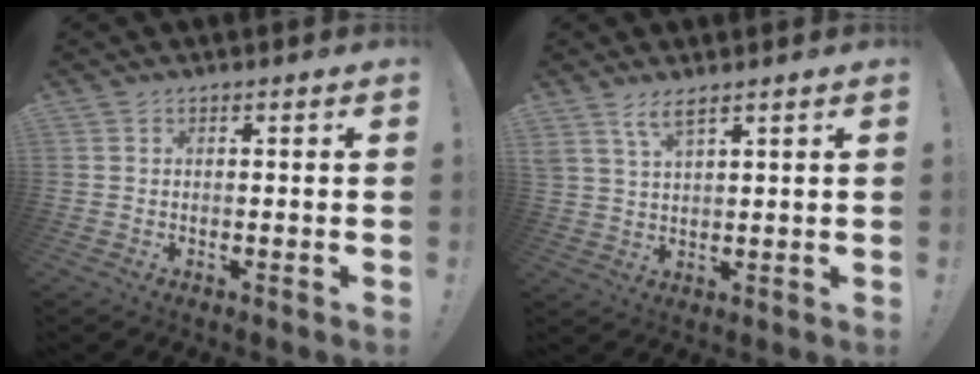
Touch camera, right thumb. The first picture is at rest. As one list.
[{"total": 4.8, "force": [3.3, 1.1, 3.3], "torque": [-0.068, -0.010, 0.060]}]